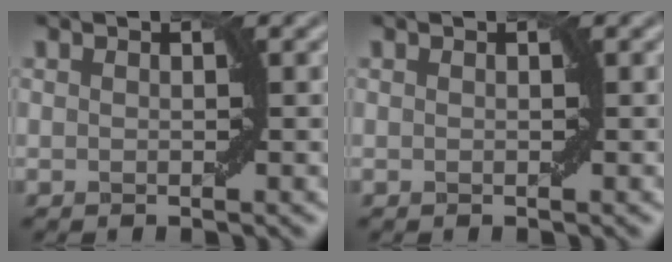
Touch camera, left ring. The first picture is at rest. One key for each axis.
{"total": 0.0}